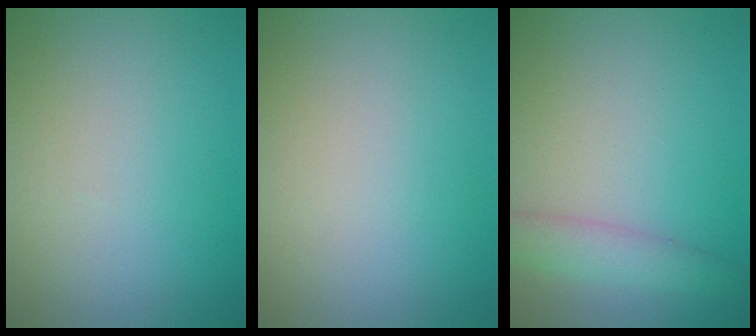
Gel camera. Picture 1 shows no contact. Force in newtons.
{"total": 0.0}
{"total": 2.9, "press": 2.9, "slide": 0.1}